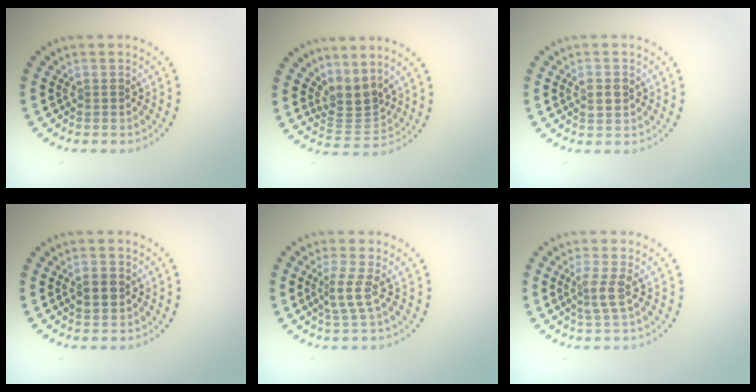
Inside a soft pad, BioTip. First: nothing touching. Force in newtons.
{"total": 2.8, "press": 2.0, "slide": 1.9}
{"total": 1.6, "press": 1.6, "slide": 0.1}
{"total": 1.7, "press": 1.7, "slide": 0.1}
{"total": 2.2, "press": 1.5, "slide": 1.7}
{"total": 2.0, "press": 1.4, "slide": 1.3}